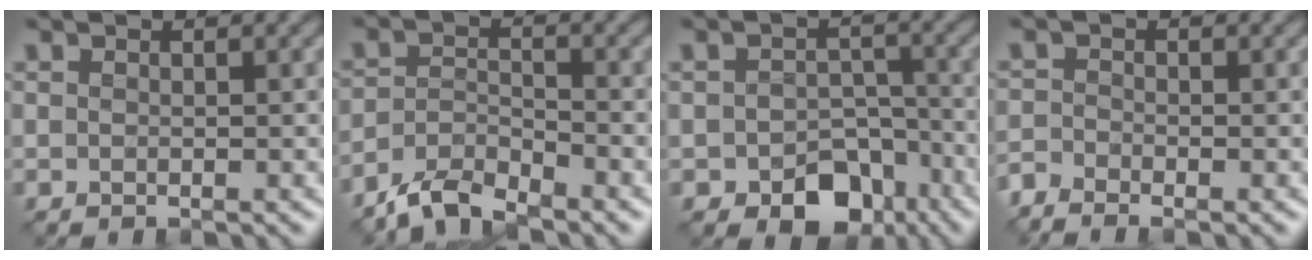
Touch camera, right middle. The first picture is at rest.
{"total": 3.9, "force": [-3.6, 0.7, 1.3], "torque": [-0.029, 0.002, -0.080]}
{"total": 5.6, "force": [-3.2, 3.6, 2.8], "torque": [-0.032, -0.008, -0.047]}
{"total": 1.9, "force": [-1.9, 0.3, 0.4], "torque": [-0.012, -0.005, -0.050]}